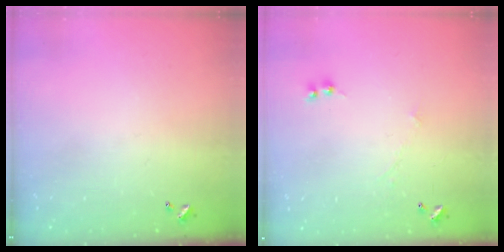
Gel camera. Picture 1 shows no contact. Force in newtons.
{"total": 0.0}